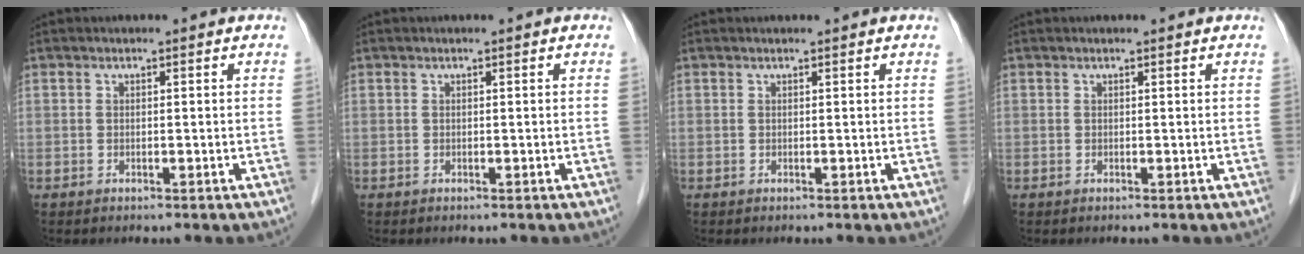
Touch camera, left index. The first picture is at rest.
{"total": 0.0}
{"total": 0.6, "force": [0.6, 0.1, 0.1], "torque": [-0.004, 0.007, 0.008]}
{"total": 0.5, "force": [0.5, 0.1, 0.0], "torque": [-0.007, 0.003, 0.004]}